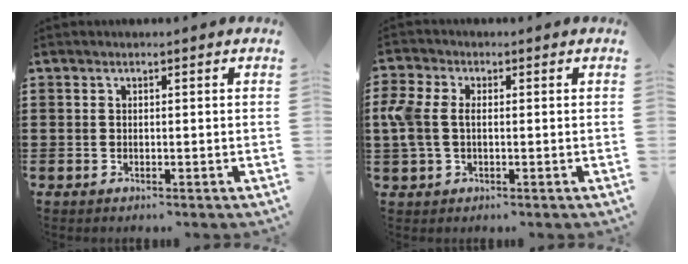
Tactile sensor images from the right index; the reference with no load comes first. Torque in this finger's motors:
{"motor_torque": [1.10, -0.29, 0.60, 0.19]}